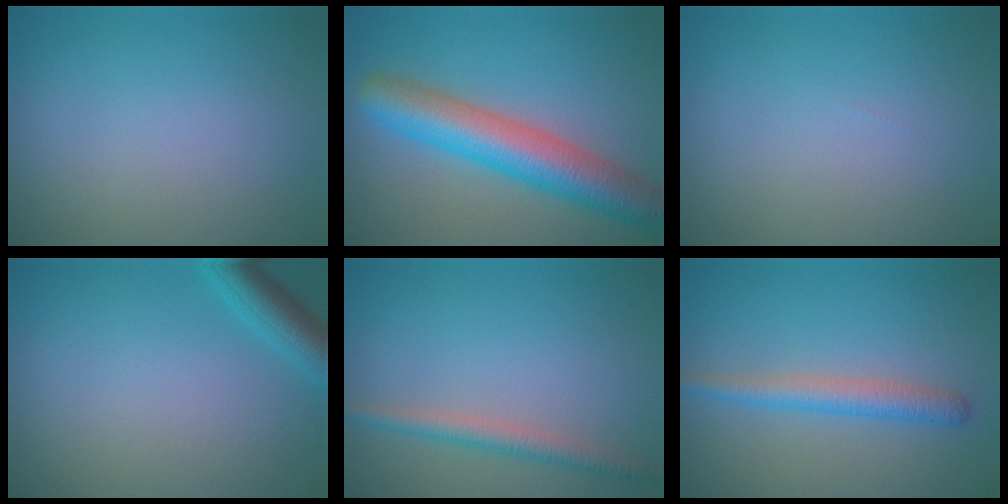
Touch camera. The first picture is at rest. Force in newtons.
{"total": 7.1, "press": 7.1, "slide": 0.1}
{"total": 0.0}
{"total": 2.9, "press": 2.9, "slide": 0.2}
{"total": 2.4, "press": 2.4, "slide": 0.0}
{"total": 2.7, "press": 2.7, "slide": 0.1}